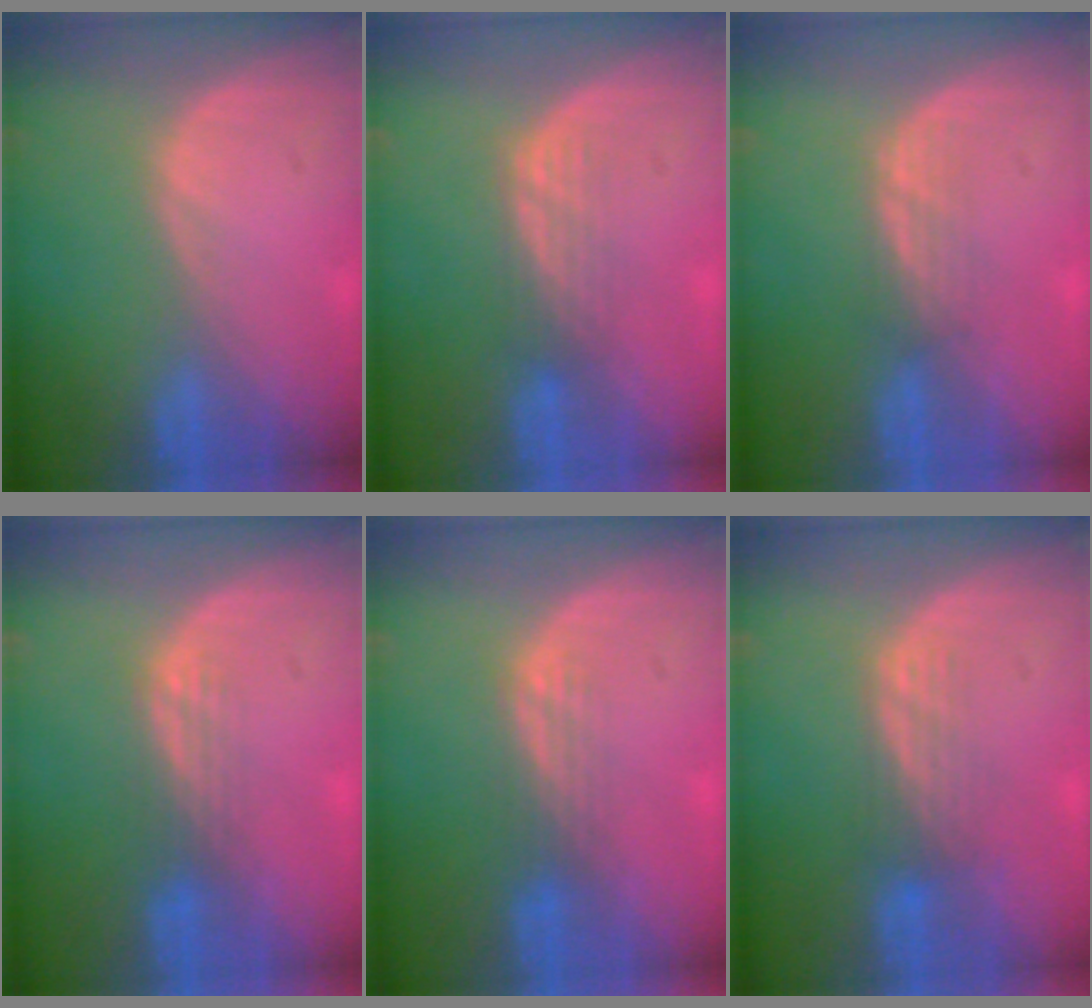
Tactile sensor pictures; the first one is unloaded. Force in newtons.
{"total": 3.1, "press": 2.6, "slide": 1.6}
{"total": 2.1, "press": 2.1, "slide": 0.2}
{"total": 2.9, "press": 2.5, "slide": 1.5}
{"total": 2.9, "press": 2.5, "slide": 1.5}
{"total": 3.6, "press": 3.1, "slide": 1.9}